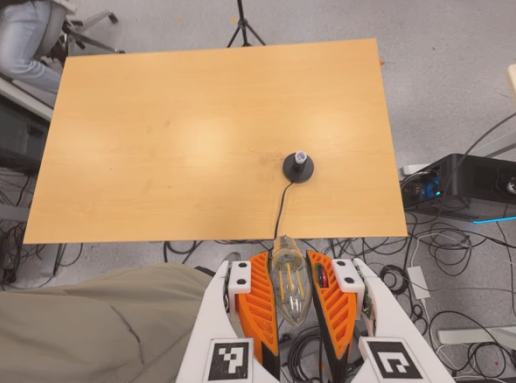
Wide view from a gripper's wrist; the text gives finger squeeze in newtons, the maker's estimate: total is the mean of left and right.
{"total": 18.9, "left": 20.8, "right": 17.1}